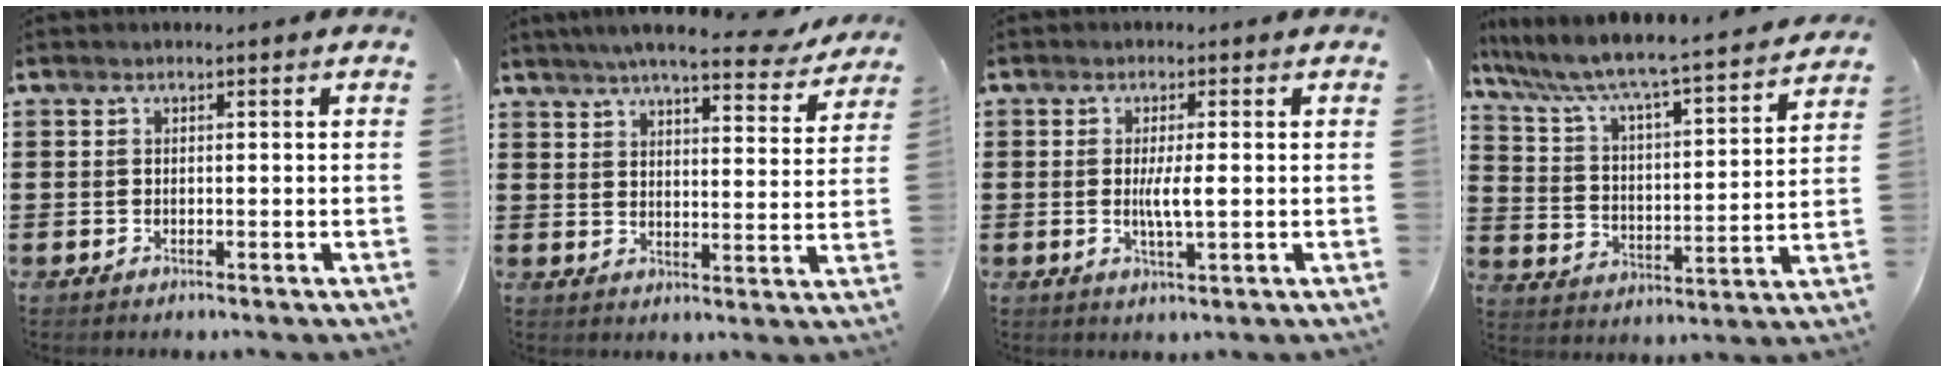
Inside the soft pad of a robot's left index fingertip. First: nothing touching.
{"total": 6.9, "force": [6.1, 0.4, 3.3], "torque": [-0.075, -0.028, 0.104]}
{"total": 3.7, "force": [0.1, 0.5, 3.7], "torque": [-0.067, -0.003, -0.001]}
{"total": 5.4, "force": [4.8, 0.3, 2.5], "torque": [-0.073, -0.045, 0.070]}